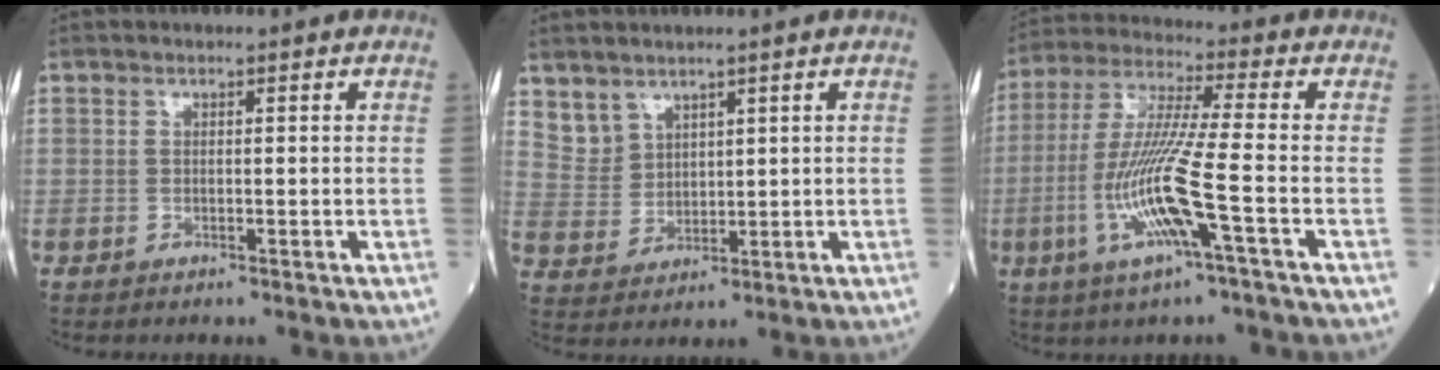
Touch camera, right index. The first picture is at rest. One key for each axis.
{"total": 4.2, "fx": 3.2, "fy": 2.6, "fz": 0.3, "tx": -0.013, "ty": 0.007, "tz": 0.077}
{"total": 12.9, "fx": -4.1, "fy": -0.3, "fz": 12.2, "tx": -0.256, "ty": -0.008, "tz": -0.086}